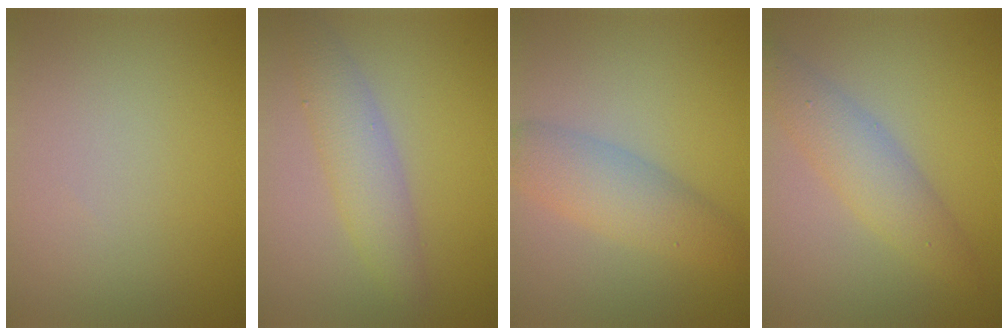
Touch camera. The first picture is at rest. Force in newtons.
{"total": 3.6, "press": 3.6, "slide": 0.1}
{"total": 4.3, "press": 4.2, "slide": 0.0}
{"total": 3.7, "press": 3.7, "slide": 0.1}